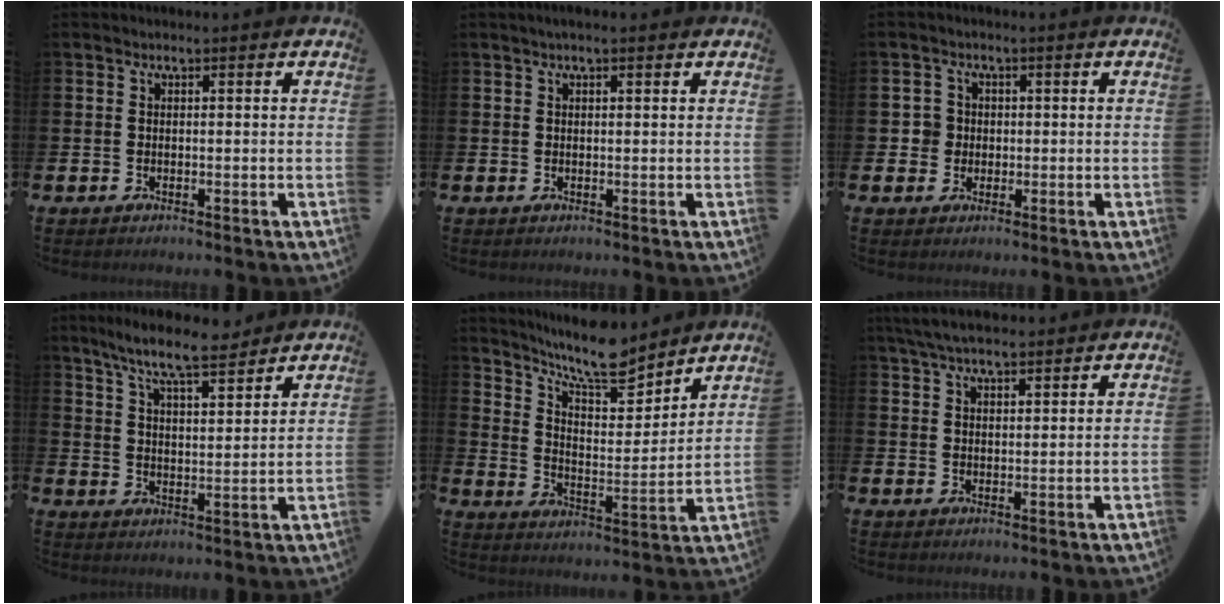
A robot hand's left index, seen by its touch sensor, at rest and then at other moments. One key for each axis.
{"total": 1.1, "fx": 0.8, "fy": 0.2, "fz": 0.7, "tx": -0.006, "ty": 0.000, "tz": 0.011}
{"total": 2.7, "fx": 0.2, "fy": 2.6, "fz": 0.4, "tx": -0.011, "ty": 0.007, "tz": -0.001}
{"total": 8.3, "fx": 7.5, "fy": 1.0, "fz": 3.4, "tx": -0.088, "ty": -0.033, "tz": 0.133}
{"total": 9.7, "fx": 9.0, "fy": 1.6, "fz": 3.3, "tx": -0.086, "ty": -0.059, "tz": 0.163}
{"total": 5.0, "fx": 4.5, "fy": 1.2, "fz": 1.8, "tx": -0.046, "ty": -0.008, "tz": 0.084}